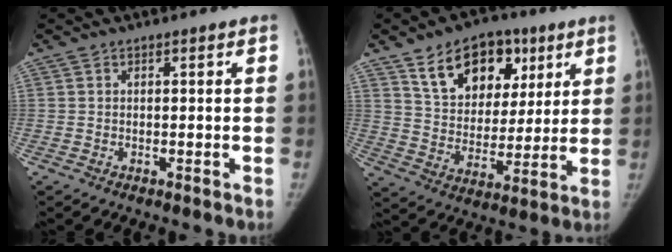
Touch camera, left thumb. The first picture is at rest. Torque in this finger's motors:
{"motor_torque": [0.29, 0.04, 1.11, -0.88, 0.08]}